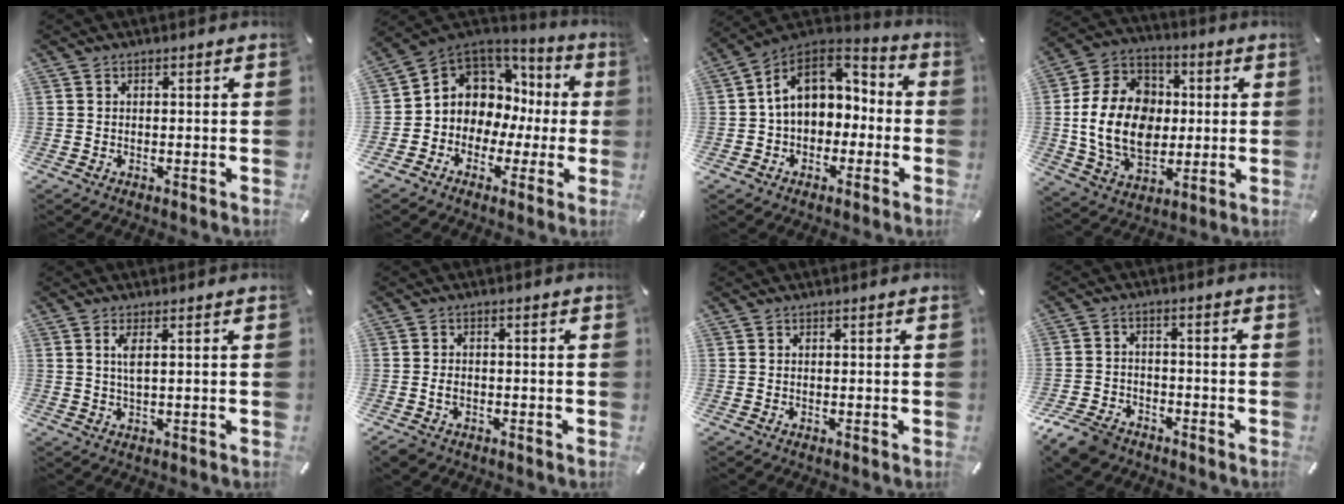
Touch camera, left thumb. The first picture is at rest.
{"total": 8.3, "force": [0.8, 8.0, 1.8], "torque": [-0.042, -0.029, 0.022]}
{"total": 11.9, "force": [1.7, 9.5, 6.8], "torque": [-0.125, 0.005, 0.032]}
{"total": 18.8, "force": [-0.9, 14.8, 11.6], "torque": [-0.256, 0.015, -0.014]}
{"total": 3.0, "force": [0.8, 0.6, 2.8], "torque": [-0.058, 0.003, 0.011]}
{"total": 2.7, "force": [-1.1, 1.9, 1.5], "torque": [-0.034, 0.003, -0.023]}
{"total": 0.0}
{"total": 7.6, "force": [-6.0, 4.1, 2.4], "torque": [-0.047, 0.033, -0.114]}